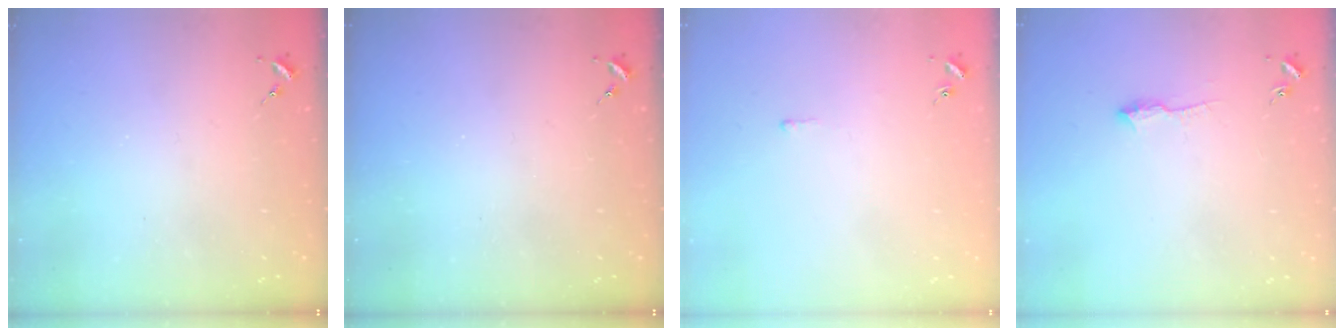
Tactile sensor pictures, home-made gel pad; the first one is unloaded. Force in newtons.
{"total": 0.0}
{"total": 2.6, "press": 2.6, "slide": 0.4}
{"total": 6.0, "press": 5.9, "slide": 0.7}